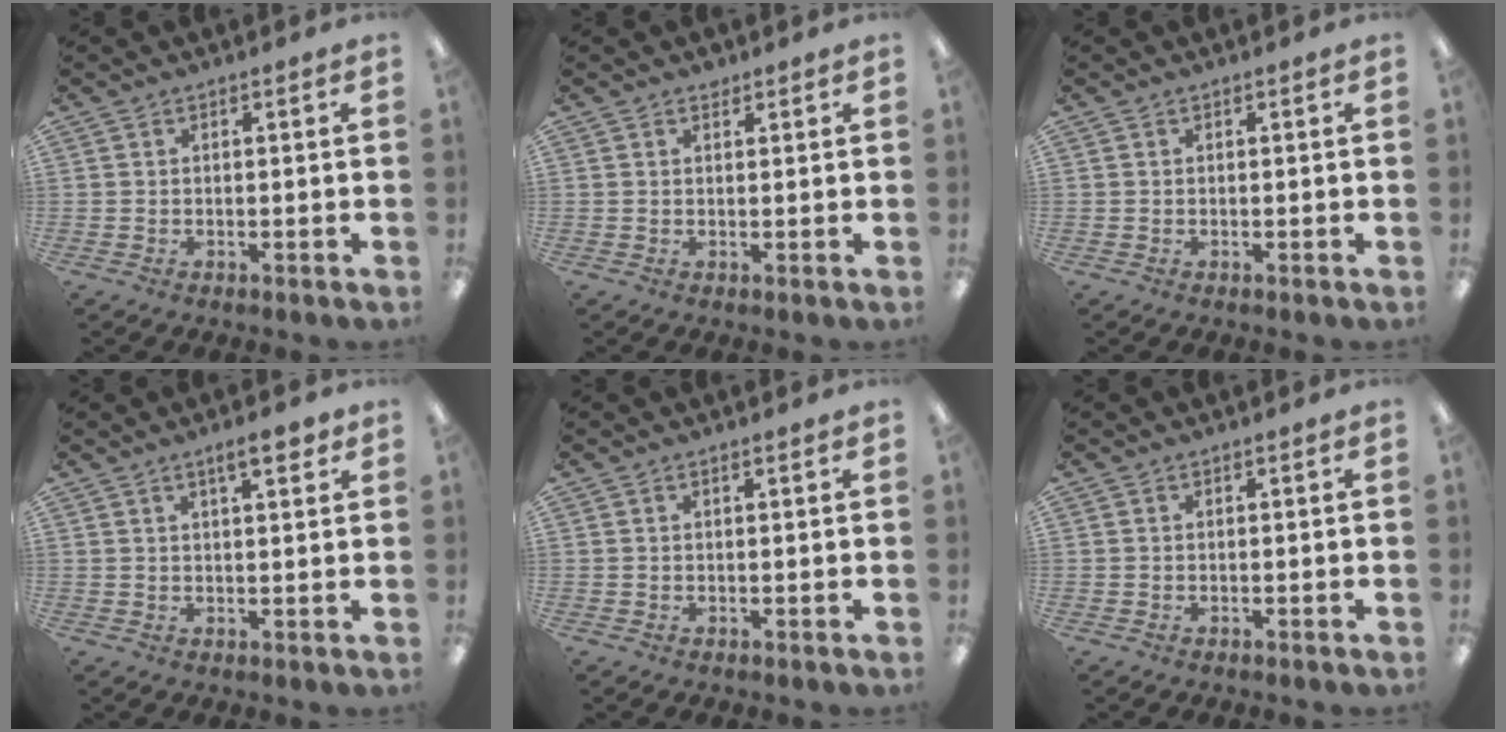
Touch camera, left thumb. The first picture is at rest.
{"total": 1.2, "force": [1.1, 0.4, 0.2], "torque": [0.002, -0.004, 0.020]}
{"total": 0.0}
{"total": 5.1, "force": [3.2, 1.6, 3.7], "torque": [-0.047, -0.011, 0.048]}
{"total": 0.8, "force": [0.6, 0.1, 0.5], "torque": [-0.011, 0.000, 0.011]}
{"total": 0.0}